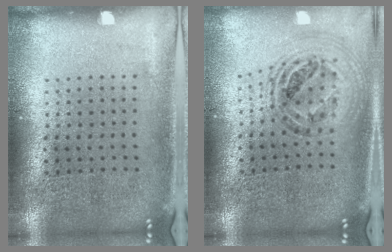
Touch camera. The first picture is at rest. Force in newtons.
{"total": 1.0, "press": 1.0, "slide": 0.2}